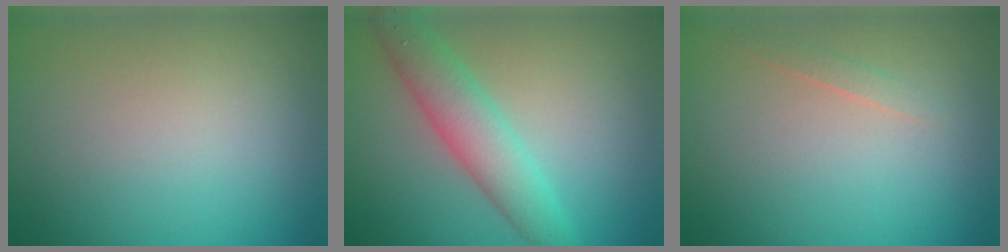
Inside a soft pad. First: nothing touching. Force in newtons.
{"total": 4.6, "press": 4.6, "slide": 0.1}
{"total": 0.8, "press": 0.8, "slide": 0.0}